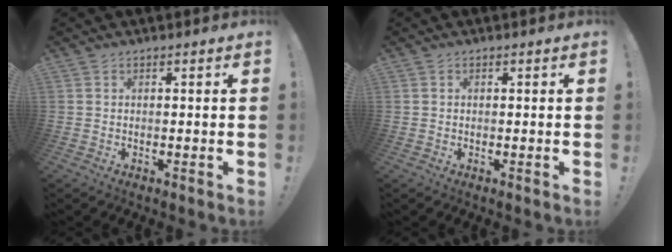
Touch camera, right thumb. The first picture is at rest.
{"total": 0.0}